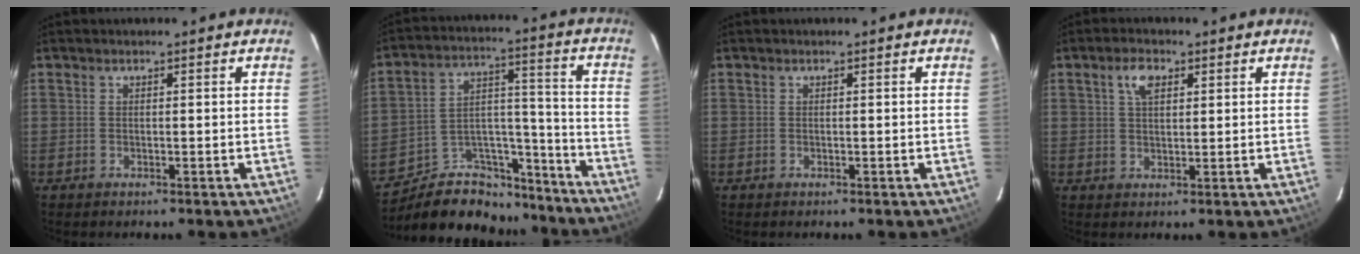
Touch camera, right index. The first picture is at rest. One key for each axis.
{"total": 17.6, "fx": -15.0, "fy": 8.3, "fz": 4.3, "tx": -0.079, "ty": 0.070, "tz": -0.222}
{"total": 0.0}
{"total": 4.1, "fx": 1.8, "fy": 2.1, "fz": 2.9, "tx": -0.054, "ty": 0.011, "tz": 0.033}